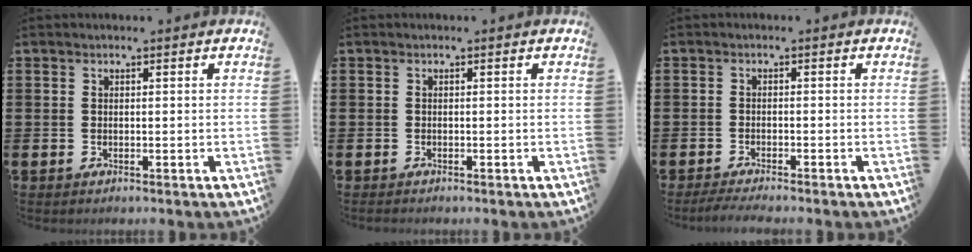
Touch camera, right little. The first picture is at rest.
{"total": 0.0}
{"total": 1.5, "force": [-1.3, 0.0, 0.7], "torque": [-0.012, 0.001, -0.025]}